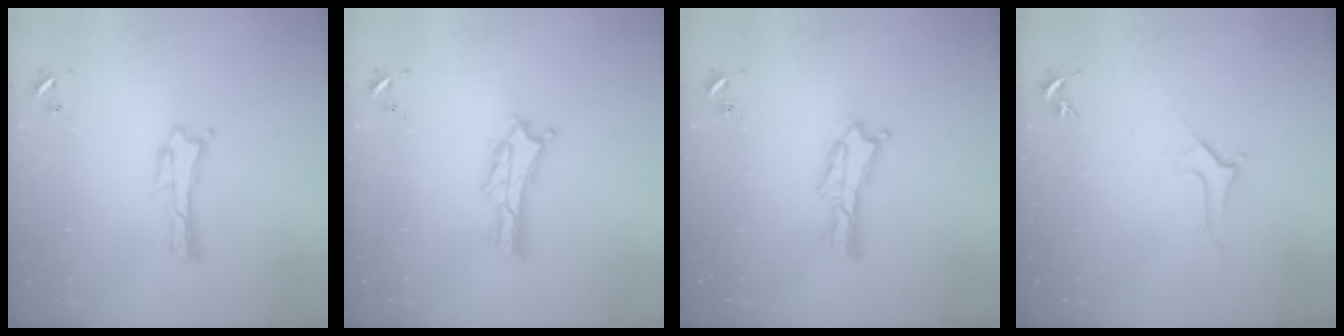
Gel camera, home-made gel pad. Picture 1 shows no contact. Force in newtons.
{"total": 2.7, "press": 2.7, "slide": 0.3}
{"total": 2.1, "press": 2.1, "slide": 0.3}
{"total": 2.8, "press": 2.8, "slide": 0.4}